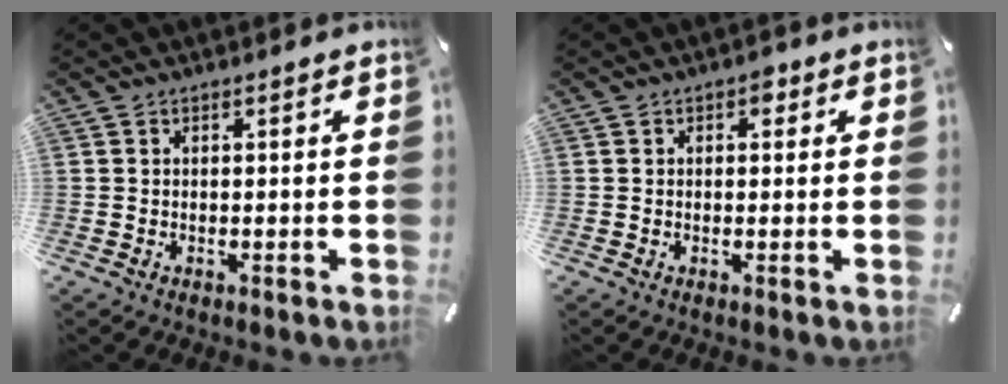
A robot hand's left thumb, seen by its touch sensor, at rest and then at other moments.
{"total": 2.0, "force": [0.6, 1.5, 1.2], "torque": [-0.011, 0.001, 0.005]}